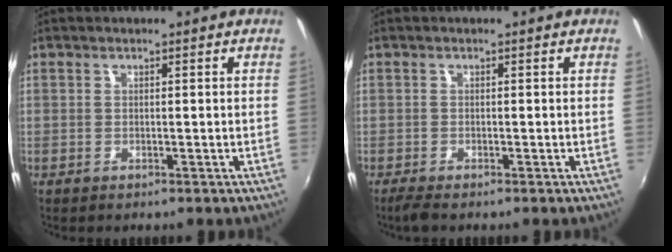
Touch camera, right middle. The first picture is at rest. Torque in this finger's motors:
{"motor_torque": [0.40, -0.40, 0.03, 0.02]}